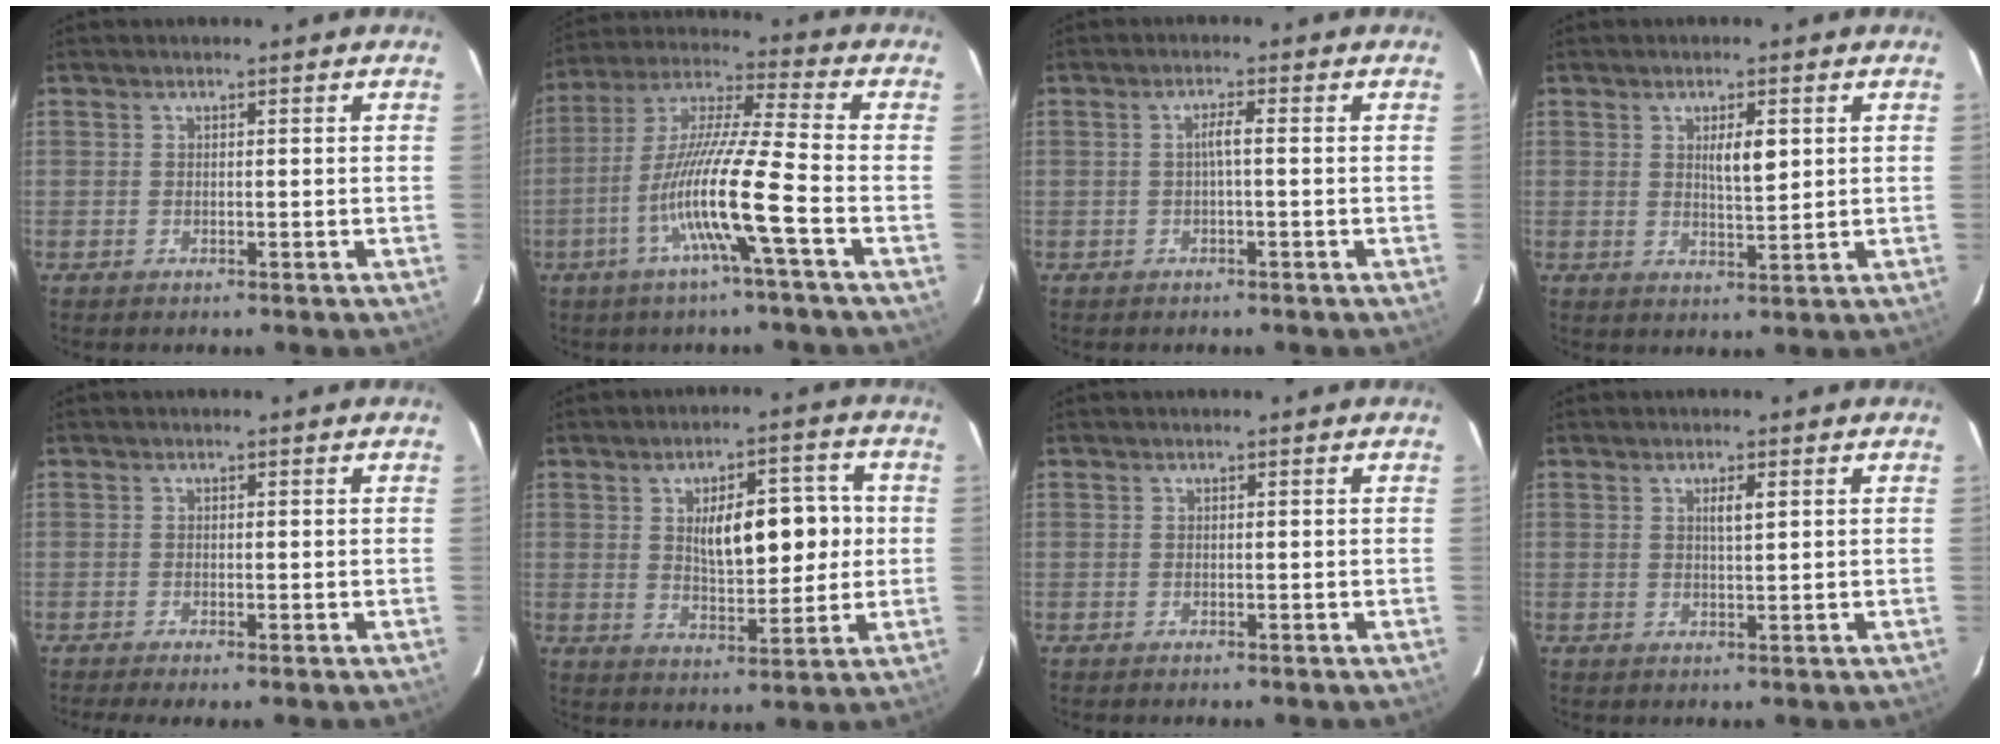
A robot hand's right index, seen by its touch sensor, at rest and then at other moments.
{"total": 13.8, "force": [-4.8, -1.0, 12.9], "torque": [-0.255, -0.002, -0.098]}
{"total": 2.0, "force": [-0.1, 0.0, 1.9], "torque": [-0.035, 0.004, -0.002]}
{"total": 4.0, "force": [1.3, 0.9, 3.7], "torque": [-0.061, -0.003, 0.022]}
{"total": 2.0, "force": [-1.2, 0.3, 1.5], "torque": [-0.031, -0.006, -0.024]}
{"total": 10.9, "force": [1.6, 4.3, 9.8], "torque": [-0.145, 0.016, 0.033]}
{"total": 0.0}
{"total": 2.0, "force": [0.8, 0.2, 1.8], "torque": [-0.034, 0.000, 0.013]}